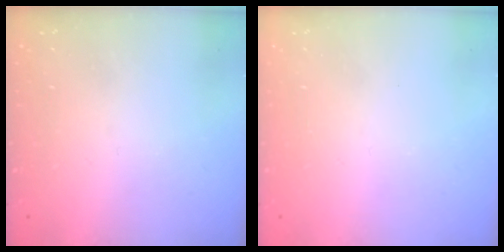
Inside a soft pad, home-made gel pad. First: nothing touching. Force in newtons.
{"total": 1.8, "press": 1.8, "slide": 0.1}